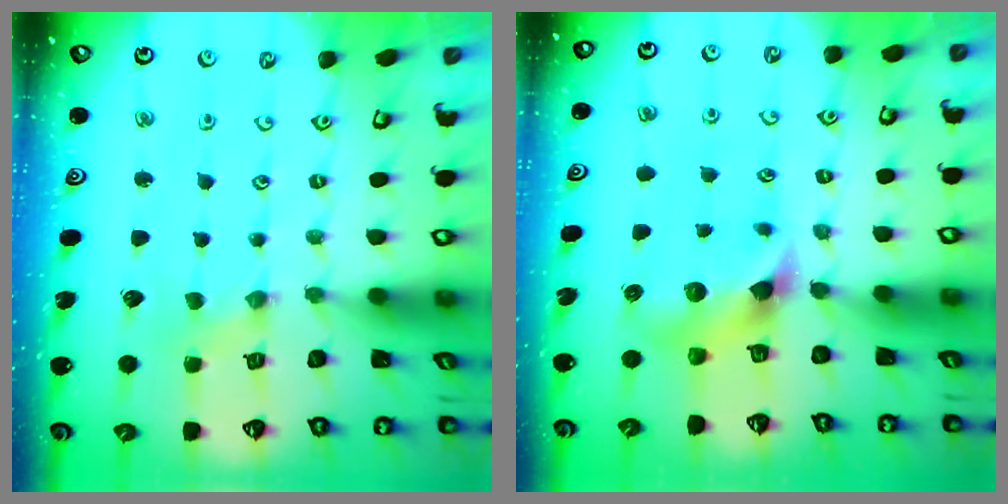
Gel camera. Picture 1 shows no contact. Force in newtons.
{"total": 8.1, "press": 8.1, "slide": 0.7}